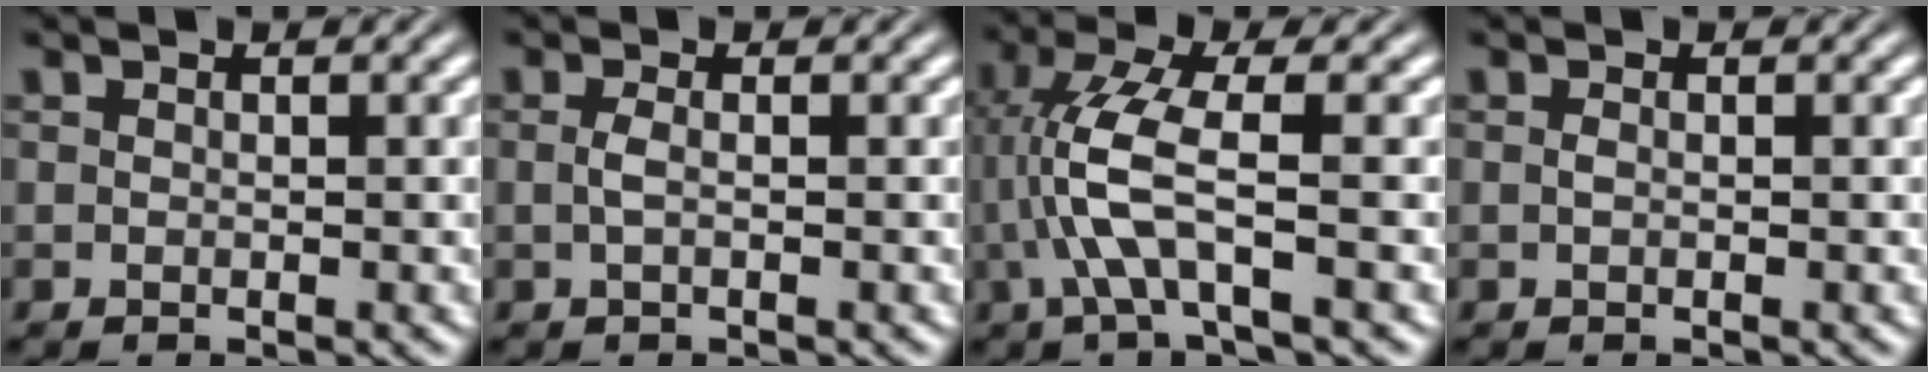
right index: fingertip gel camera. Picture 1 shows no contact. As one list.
[{"total": 1.2, "force": [-0.3, -1.0, 0.7], "torque": [-0.013, -0.005, 0.000]}, {"total": 4.5, "force": [-0.1, 0.7, 4.4], "torque": [-0.100, -0.007, 0.002]}, {"total": 0.9, "force": [-0.2, -0.9, -0.1], "torque": [-0.001, -0.007, 0.002]}]